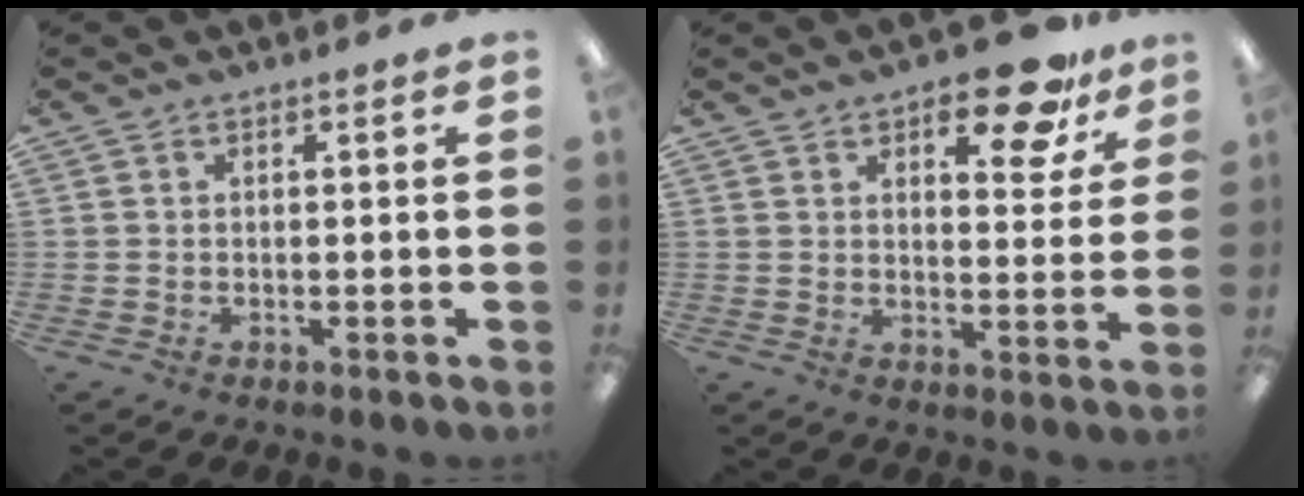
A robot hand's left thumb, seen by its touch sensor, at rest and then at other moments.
{"total": 13.0, "force": [9.0, 5.3, 7.8], "torque": [-0.085, -0.054, 0.148]}